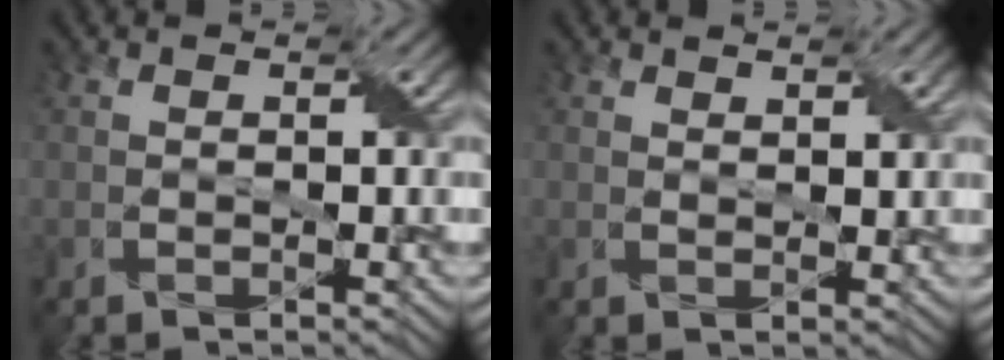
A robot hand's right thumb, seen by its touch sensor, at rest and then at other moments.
{"total": 1.4, "force": [1.2, 0.4, 0.5], "torque": [-0.015, -0.001, 0.027]}